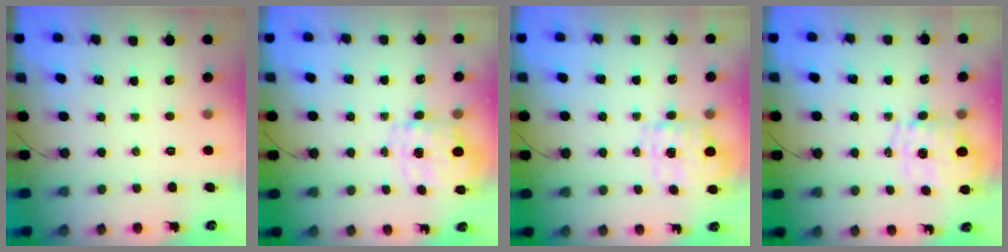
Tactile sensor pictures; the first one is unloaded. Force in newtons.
{"total": 2.7, "press": 2.6, "slide": 0.9}
{"total": 3.9, "press": 3.8, "slide": 0.8}
{"total": 1.3, "press": 1.2, "slide": 0.4}